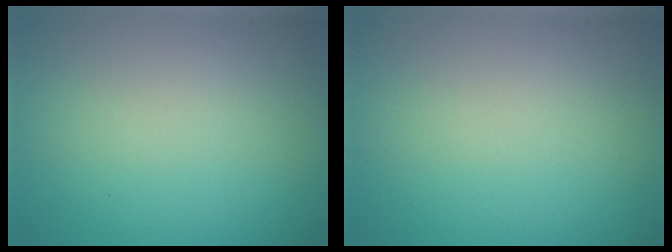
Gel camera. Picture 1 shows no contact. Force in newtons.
{"total": 0.0}